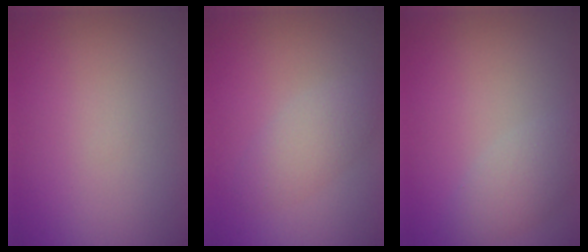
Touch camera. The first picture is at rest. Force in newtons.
{"total": 2.7, "press": 2.6, "slide": 0.1}
{"total": 2.6, "press": 2.6, "slide": 0.1}